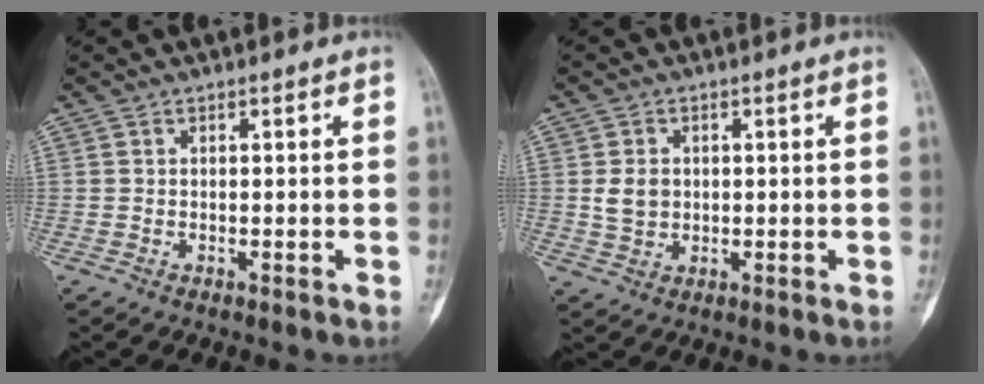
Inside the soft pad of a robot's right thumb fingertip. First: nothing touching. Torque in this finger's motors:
{"motor_torque": [0.65, 0.39, 0.20, -0.31, 0.07]}